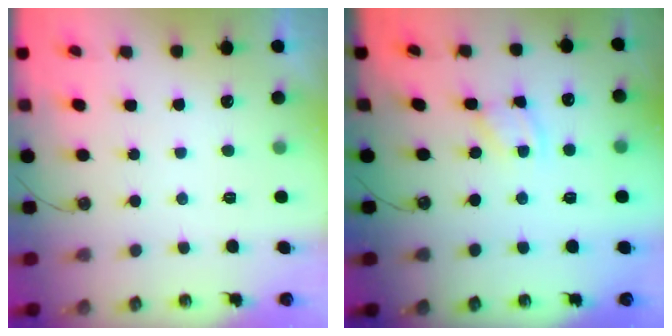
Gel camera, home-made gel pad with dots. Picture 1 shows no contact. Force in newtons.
{"total": 1.9, "press": 1.9, "slide": 0.3}